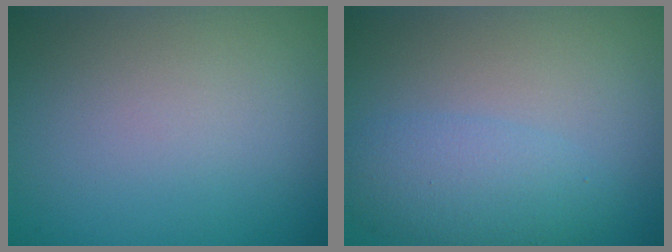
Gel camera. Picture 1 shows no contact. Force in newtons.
{"total": 2.2, "press": 2.2, "slide": 0.1}